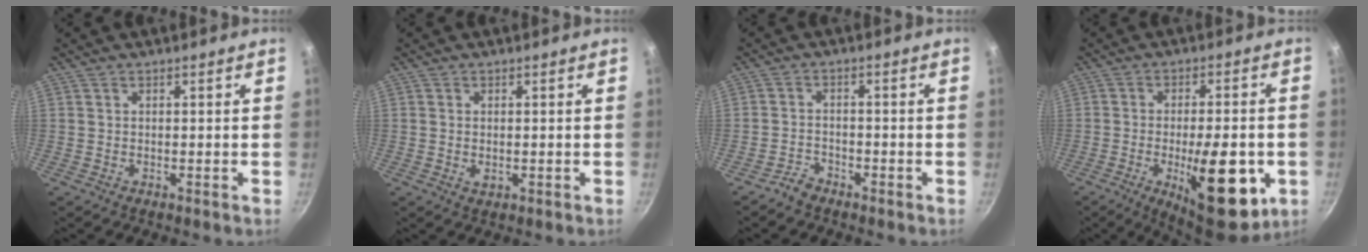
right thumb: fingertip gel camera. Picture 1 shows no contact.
{"total": 1.7, "force": [-0.2, 1.1, 1.3], "torque": [-0.022, -0.003, -0.002]}
{"total": 2.8, "force": [-2.4, 1.3, 0.6], "torque": [-0.004, 0.029, -0.043]}
{"total": 18.2, "force": [-5.2, 6.9, 16.0], "torque": [-0.205, 0.009, -0.065]}